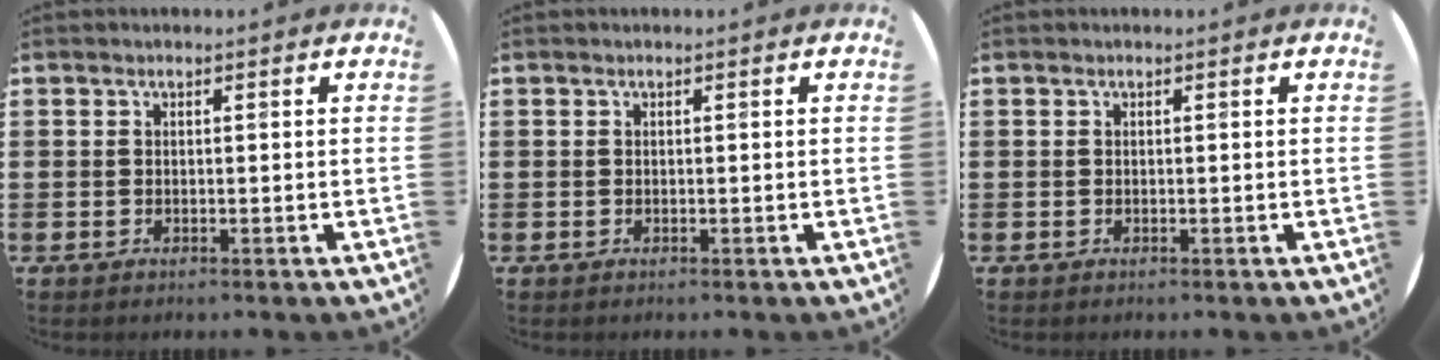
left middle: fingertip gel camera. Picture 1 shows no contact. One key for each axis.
{"total": 0.0}
{"total": 0.0}